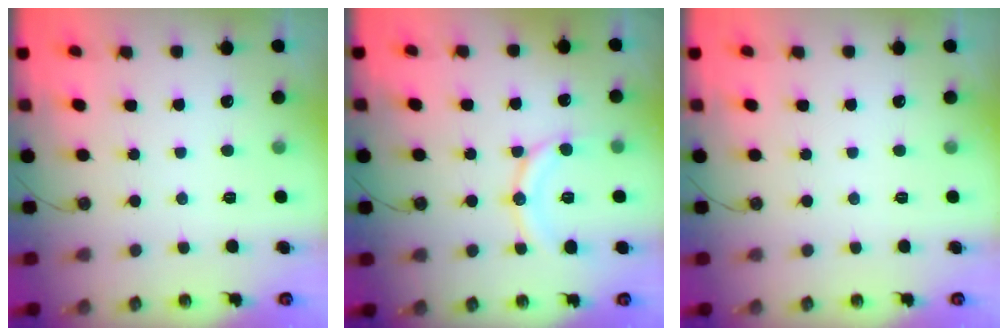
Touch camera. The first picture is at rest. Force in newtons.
{"total": 11.9, "press": 11.8, "slide": 1.2}
{"total": 0.0}